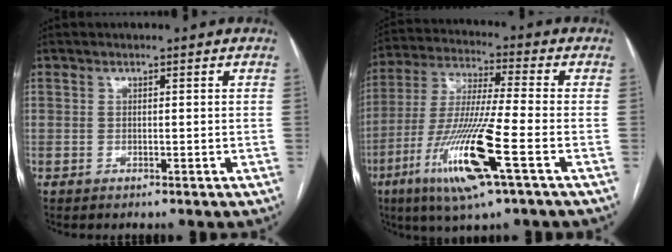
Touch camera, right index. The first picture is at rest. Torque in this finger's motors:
{"motor_torque": [1.63, -0.51, 0.53, 0.21]}